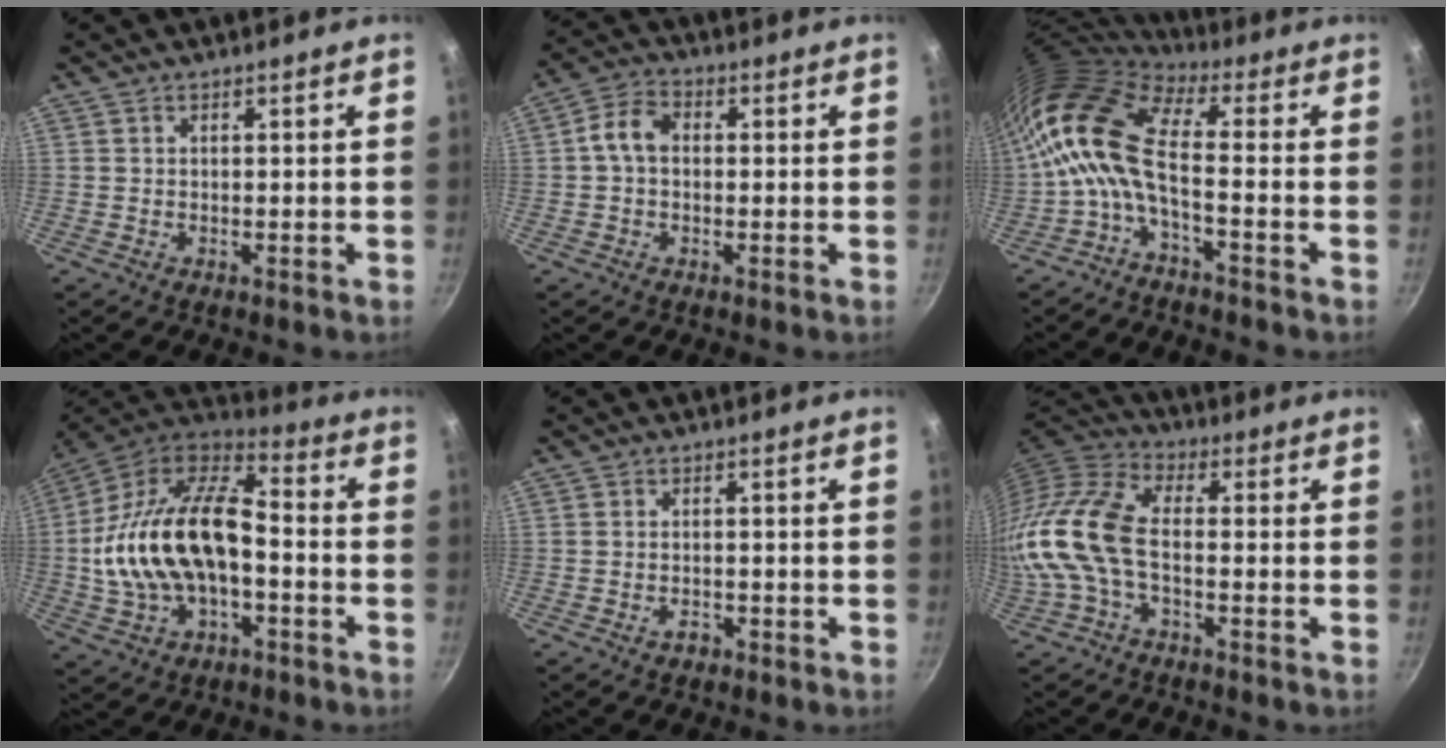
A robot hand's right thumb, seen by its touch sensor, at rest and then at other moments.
{"total": 5.7, "force": [0.2, 4.0, 4.1], "torque": [-0.074, 0.022, -0.008]}
{"total": 11.8, "force": [-1.5, 4.4, 10.9], "torque": [-0.228, 0.023, -0.043]}
{"total": 22.6, "force": [-2.8, 12.7, 18.5], "torque": [-0.343, 0.045, -0.056]}
{"total": 1.6, "force": [-1.0, 0.9, 0.8], "torque": [-0.012, 0.009, -0.013]}
{"total": 13.2, "force": [-2.3, 6.6, 11.1], "torque": [-0.239, 0.026, -0.064]}